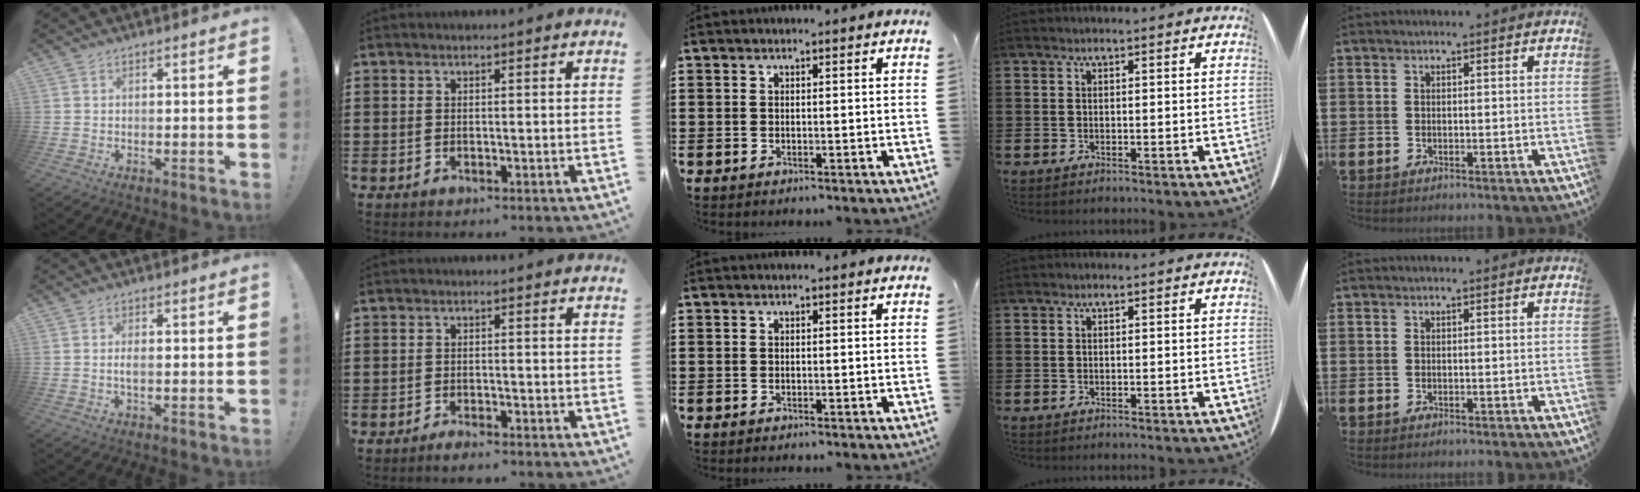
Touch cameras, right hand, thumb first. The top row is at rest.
{"thumb": {"total": 2.0, "force": [-0.4, 0.7, 1.9], "torque": [-0.025, -0.001, -0.009]}, "index": {"total": 1.4, "force": [-1.4, 0.1, 0.2], "torque": [-0.008, 0.000, -0.027]}}